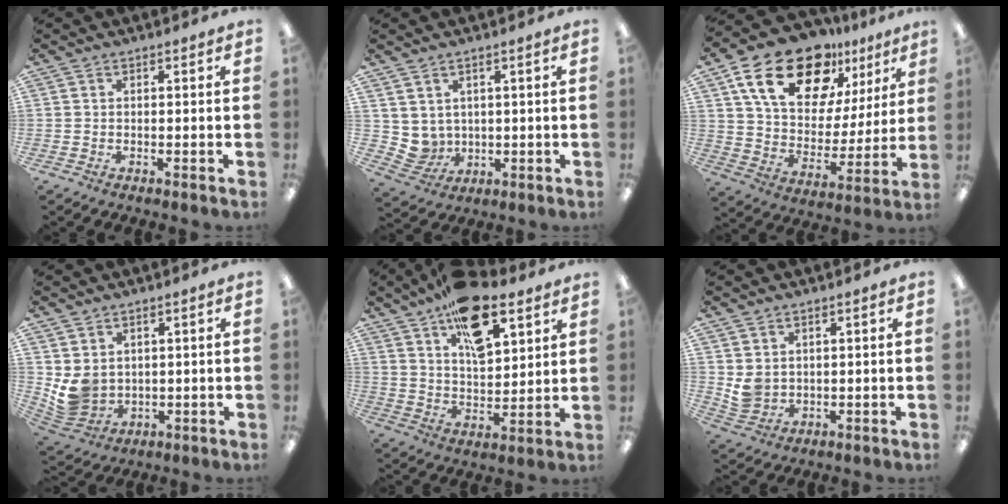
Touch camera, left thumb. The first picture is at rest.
{"total": 4.5, "force": [2.6, 3.6, 0.4], "torque": [-0.032, -0.015, 0.054]}
{"total": 21.9, "force": [13.8, 11.9, 12.0], "torque": [-0.207, -0.068, 0.247]}
{"total": 6.3, "force": [2.3, 5.2, 2.8], "torque": [-0.073, -0.017, 0.047]}
{"total": 17.4, "force": [10.9, 8.3, 10.8], "torque": [-0.168, -0.048, 0.187]}
{"total": 4.1, "force": [2.2, 3.1, 1.6], "torque": [-0.027, -0.007, 0.045]}